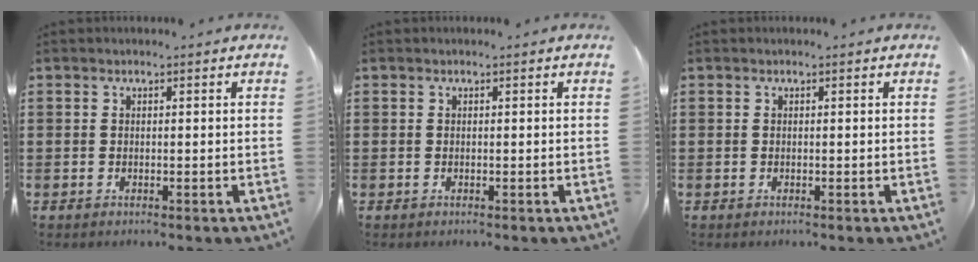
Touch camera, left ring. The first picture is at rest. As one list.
[{"total": 0.0}, {"total": 0.0}]